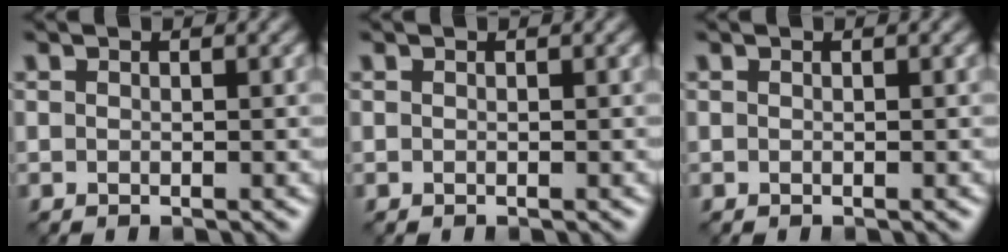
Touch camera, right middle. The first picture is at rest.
{"total": 0.0}
{"total": 0.0}